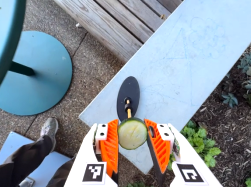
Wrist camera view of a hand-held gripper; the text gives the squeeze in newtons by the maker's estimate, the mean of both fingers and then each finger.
{"total": 10.5, "left": 10.6, "right": 10.3}